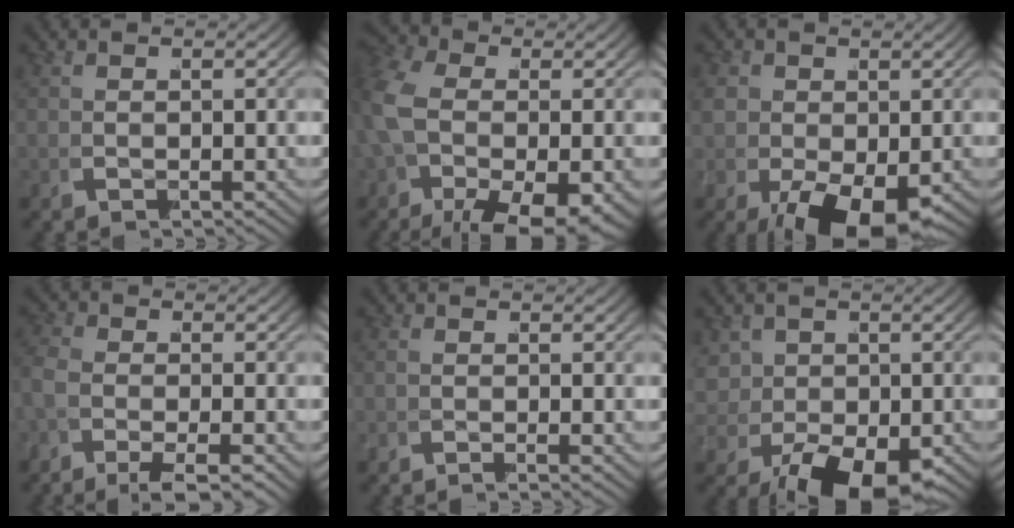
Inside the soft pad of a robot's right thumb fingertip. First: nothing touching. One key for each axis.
{"total": 7.6, "fx": -2.2, "fy": 4.3, "fz": 5.9, "tx": -0.129, "ty": -0.036, "tz": -0.019}
{"total": 6.4, "fx": -1.6, "fy": 4.3, "fz": 4.5, "tx": -0.088, "ty": -0.041, "tz": -0.008}
{"total": 2.8, "fx": -2.0, "fy": 1.0, "fz": 1.7, "tx": -0.035, "ty": -0.006, "tz": -0.036}
{"total": 0.0}
{"total": 6.1, "fx": -0.7, "fy": 4.3, "fz": 4.2, "tx": -0.076, "ty": -0.036, "tz": 0.009}